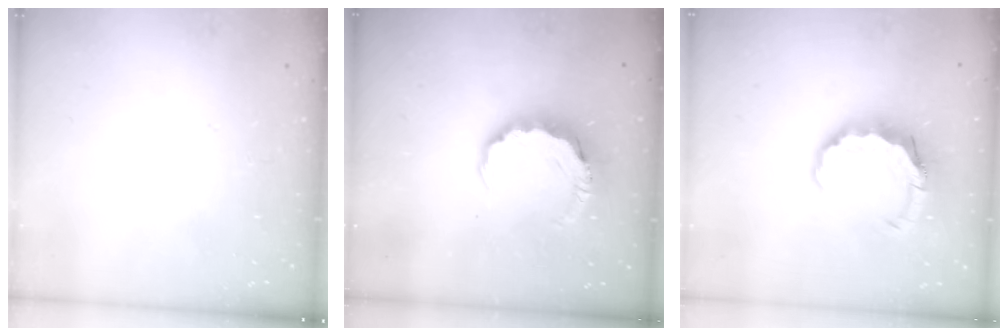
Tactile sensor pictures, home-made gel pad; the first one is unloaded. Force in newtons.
{"total": 8.5, "press": 8.3, "slide": 1.6}
{"total": 9.3, "press": 9.2, "slide": 1.4}